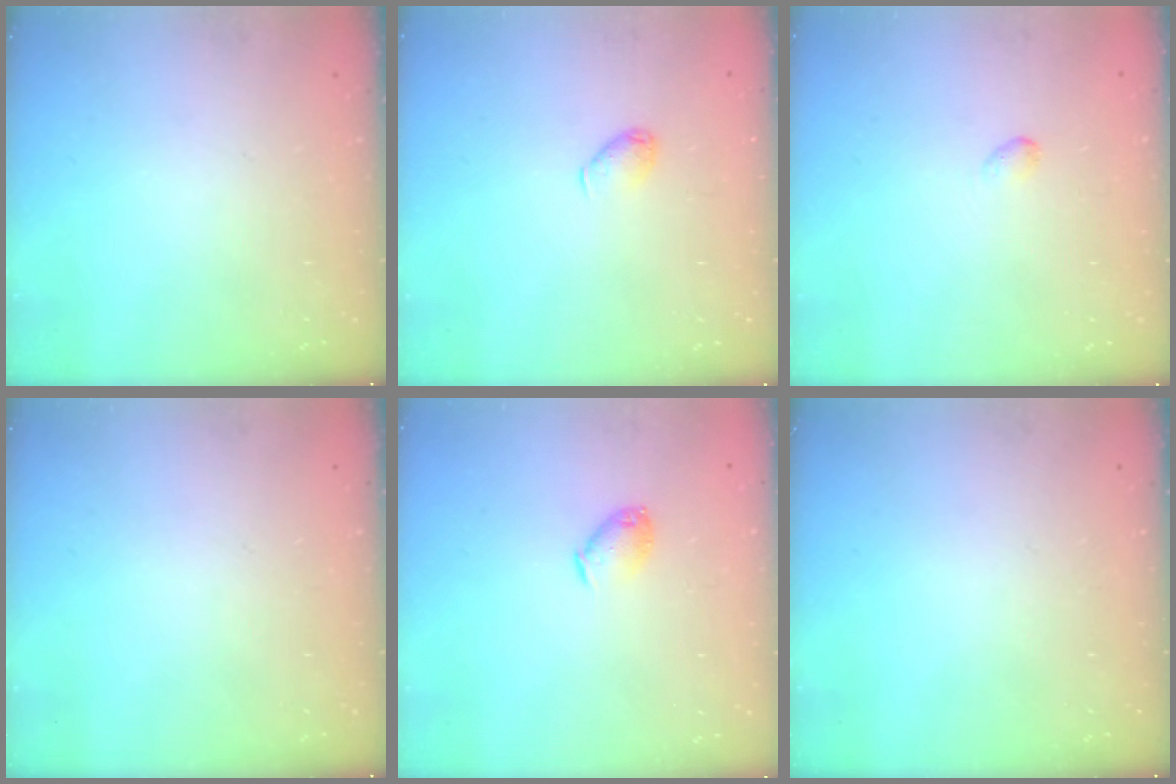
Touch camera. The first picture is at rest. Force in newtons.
{"total": 5.0, "press": 4.9, "slide": 0.9}
{"total": 2.7, "press": 2.6, "slide": 0.5}
{"total": 0.0}
{"total": 6.0, "press": 6.0, "slide": 0.4}
{"total": 0.0}